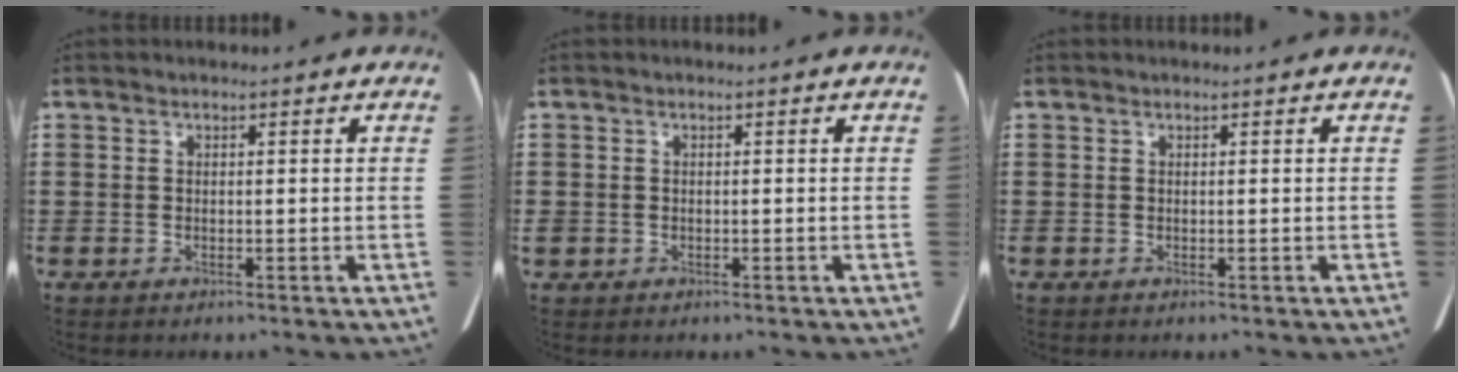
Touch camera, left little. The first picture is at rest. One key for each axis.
{"total": 0.6, "fx": -0.2, "fy": 0.5, "fz": 0.1, "tx": -0.003, "ty": 0.004, "tz": -0.005}
{"total": 0.0}